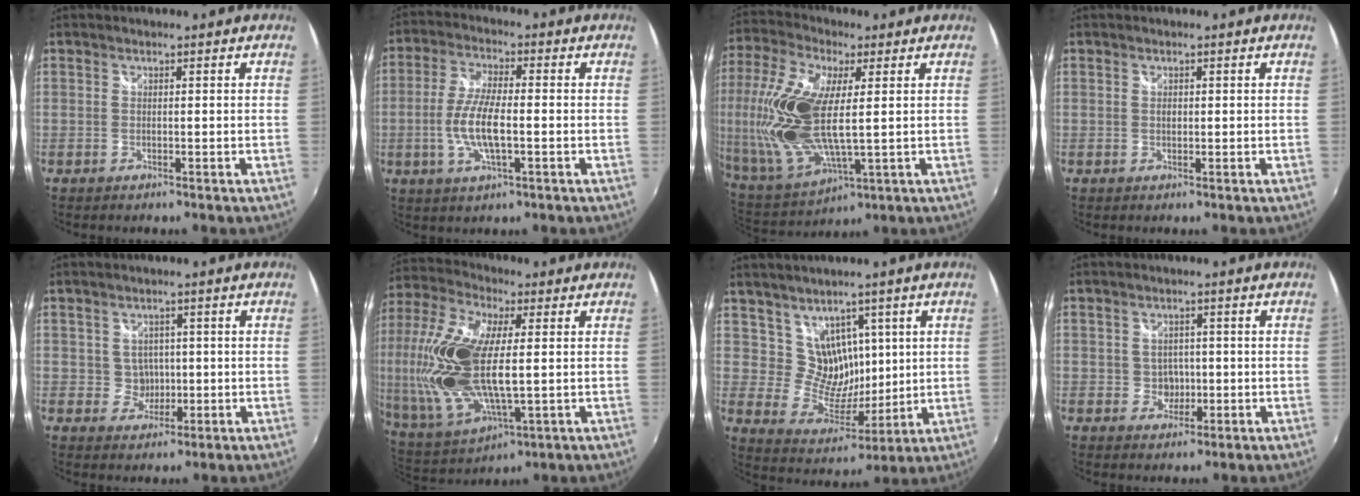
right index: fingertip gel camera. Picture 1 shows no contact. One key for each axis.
{"total": 9.4, "fx": -1.8, "fy": 2.9, "fz": 8.8, "tx": -0.182, "ty": -0.002, "tz": -0.038}
{"total": 21.3, "fx": 2.1, "fy": 9.0, "fz": 19.2, "tx": -0.402, "ty": -0.005, "tz": 0.049}
{"total": 0.8, "fx": 0.1, "fy": 0.7, "fz": 0.5, "tx": -0.007, "ty": 0.001, "tz": 0.001}
{"total": 3.5, "fx": 0.1, "fy": 3.5, "fz": 0.5, "tx": -0.010, "ty": 0.009, "tz": 0.007}
{"total": 23.5, "fx": 1.1, "fy": 10.4, "fz": 21.0, "tx": -0.446, "ty": -0.005, "tz": 0.028}
{"total": 9.0, "fx": 4.2, "fy": 7.3, "fz": 3.1, "tx": -0.047, "ty": 0.002, "tz": 0.092}
{"total": 3.3, "fx": -0.3, "fy": 3.1, "fz": 0.9, "tx": -0.016, "ty": 0.007, "tz": 0.001}